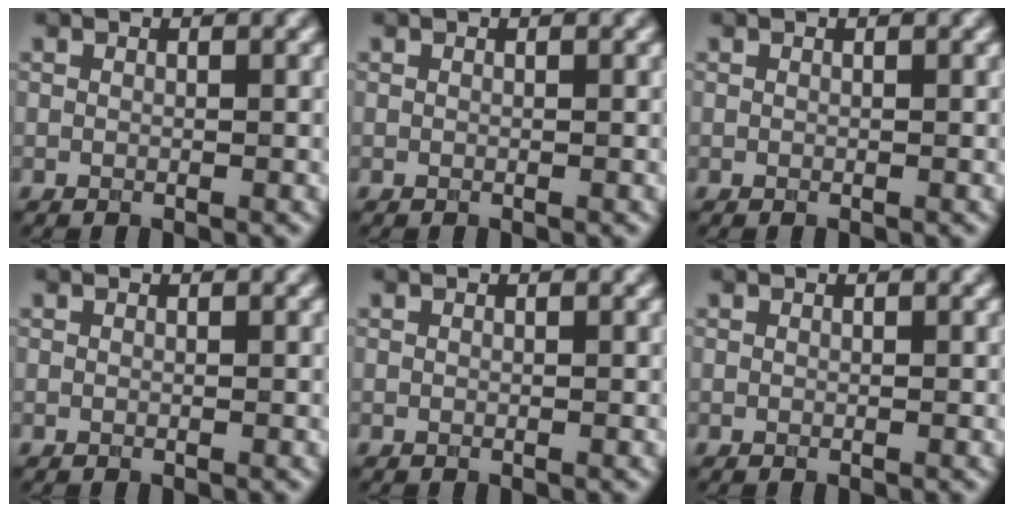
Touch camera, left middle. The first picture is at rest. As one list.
[{"total": 0.0}, {"total": 0.0}, {"total": 0.0}, {"total": 0.0}, {"total": 0.0}]